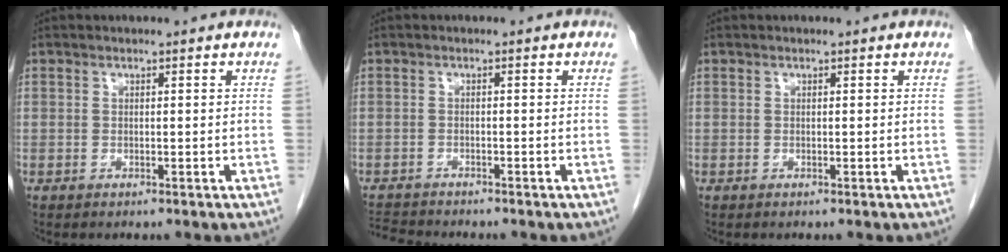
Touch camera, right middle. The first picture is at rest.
{"total": 4.1, "force": [-4.1, 0.0, 0.4], "torque": [-0.008, -0.016, -0.071]}
{"total": 0.0}